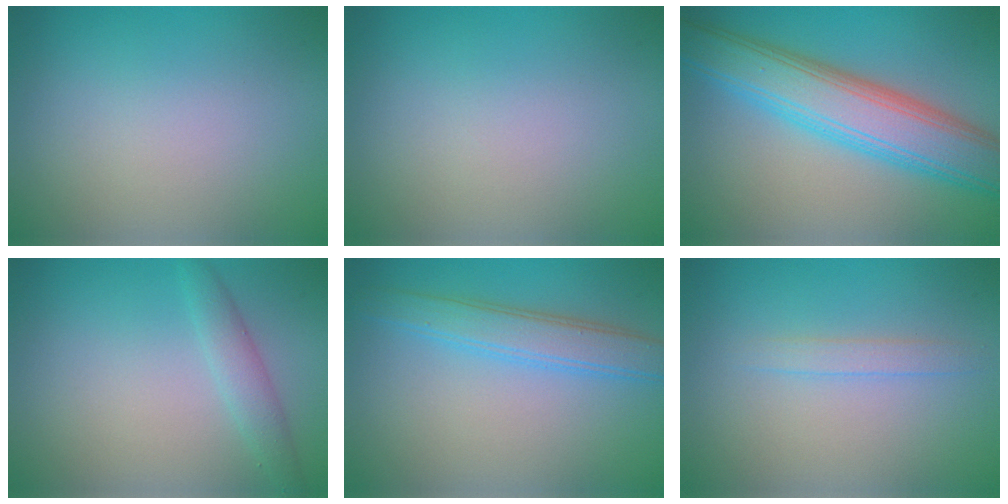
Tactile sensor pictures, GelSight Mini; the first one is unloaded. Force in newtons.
{"total": 0.0}
{"total": 8.6, "press": 8.6, "slide": 0.6}
{"total": 2.0, "press": 2.0, "slide": 0.3}
{"total": 3.8, "press": 3.8, "slide": 0.1}
{"total": 1.2, "press": 1.2, "slide": 0.1}